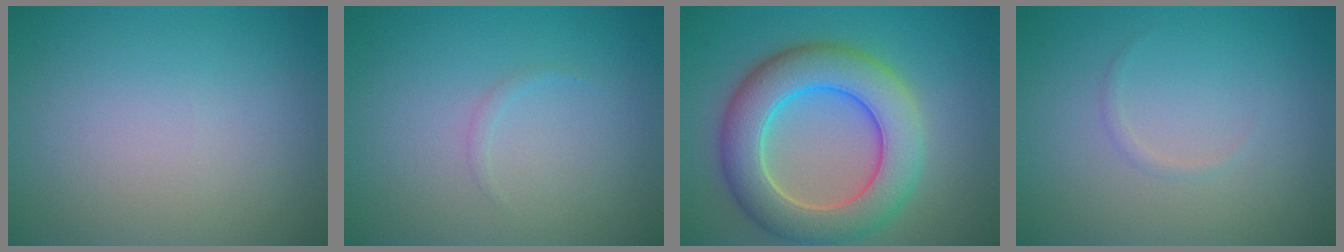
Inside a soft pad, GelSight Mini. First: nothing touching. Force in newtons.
{"total": 0.5, "press": 0.5, "slide": 0.0}
{"total": 8.6, "press": 8.6, "slide": 0.6}
{"total": 0.5, "press": 0.5, "slide": 0.0}